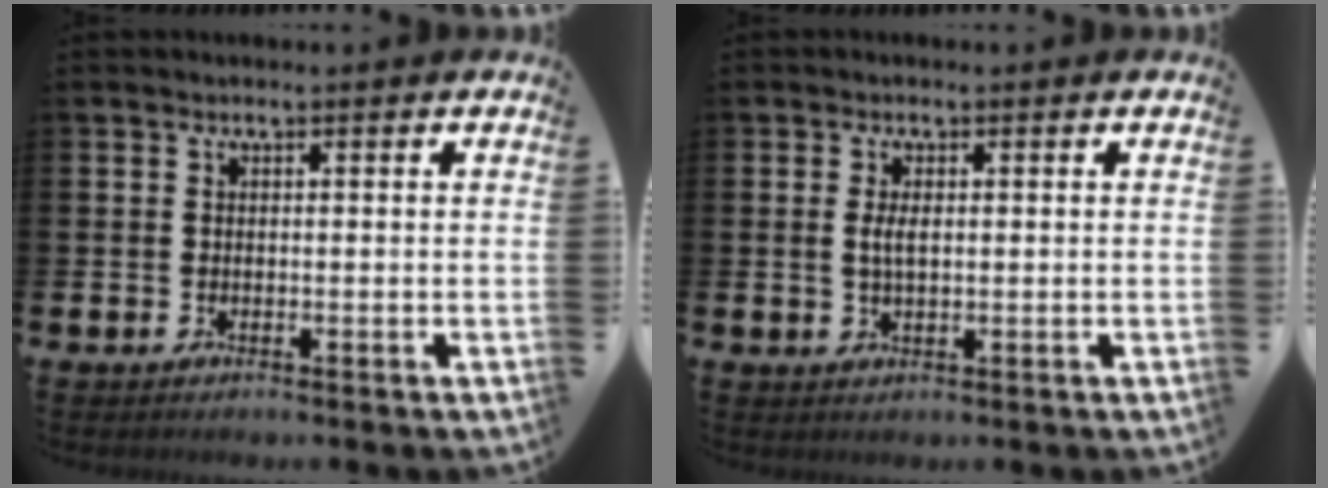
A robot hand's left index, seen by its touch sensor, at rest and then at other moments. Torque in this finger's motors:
{"motor_torque": [0.57, 0.31, 0.08, 0.06]}